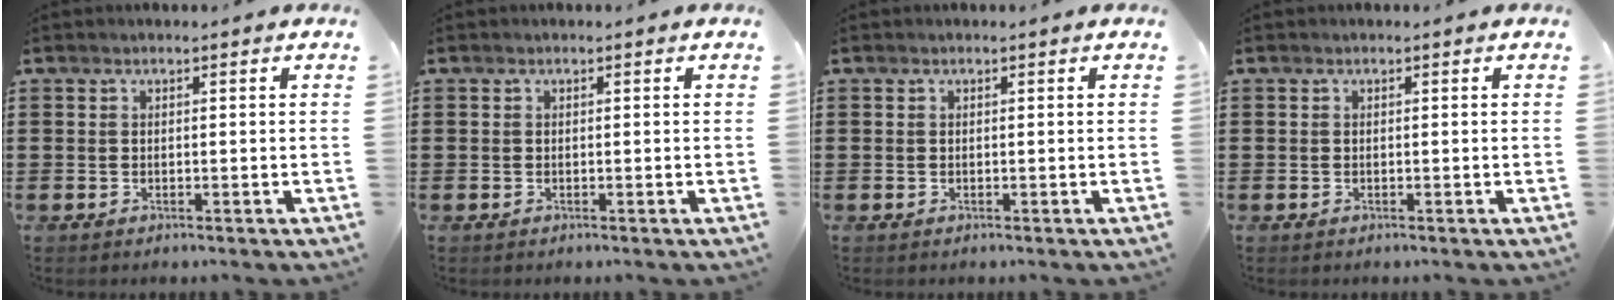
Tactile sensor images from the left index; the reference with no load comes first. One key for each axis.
{"total": 0.0}
{"total": 0.0}
{"total": 0.0}